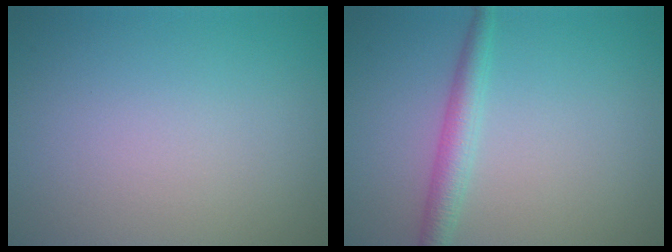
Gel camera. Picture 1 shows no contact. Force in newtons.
{"total": 2.4, "press": 2.4, "slide": 0.1}